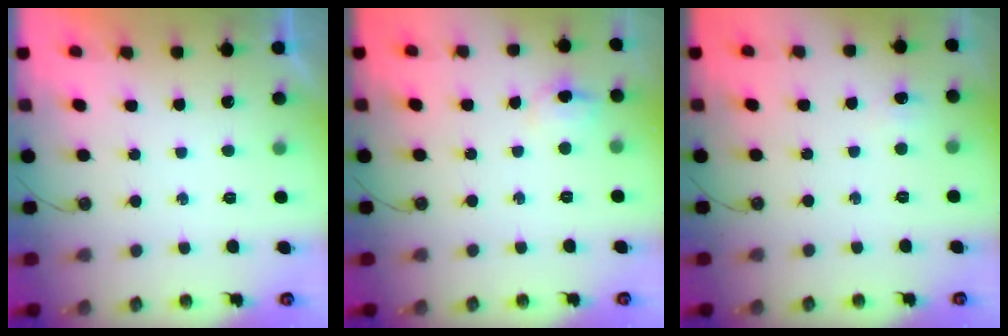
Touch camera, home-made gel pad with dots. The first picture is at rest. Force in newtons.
{"total": 4.8, "press": 4.6, "slide": 1.2}
{"total": 2.3, "press": 2.0, "slide": 1.0}